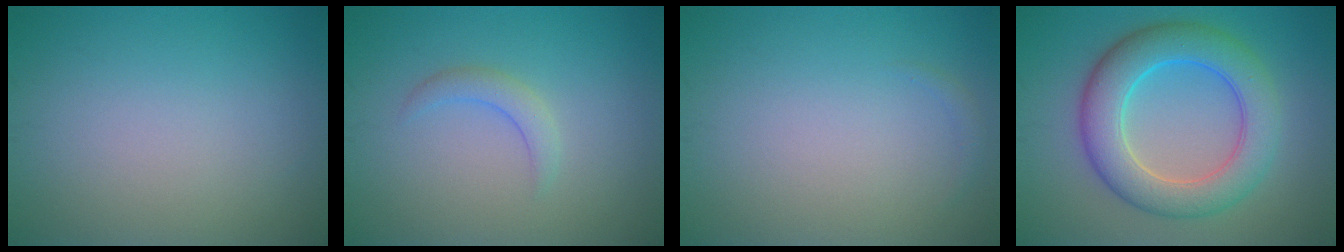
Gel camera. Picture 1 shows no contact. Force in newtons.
{"total": 1.7, "press": 1.7, "slide": 0.2}
{"total": 0.5, "press": 0.5, "slide": 0.1}
{"total": 7.6, "press": 7.6, "slide": 0.2}